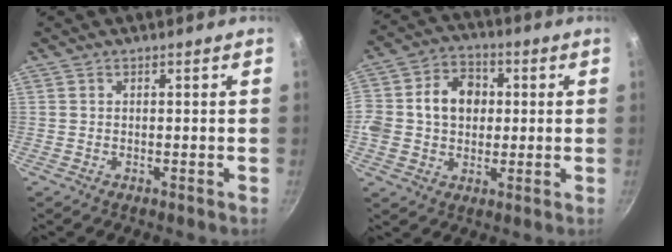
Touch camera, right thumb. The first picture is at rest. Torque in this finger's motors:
{"motor_torque": [1.65, 1.59, 1.31, 0.13, 0.11]}